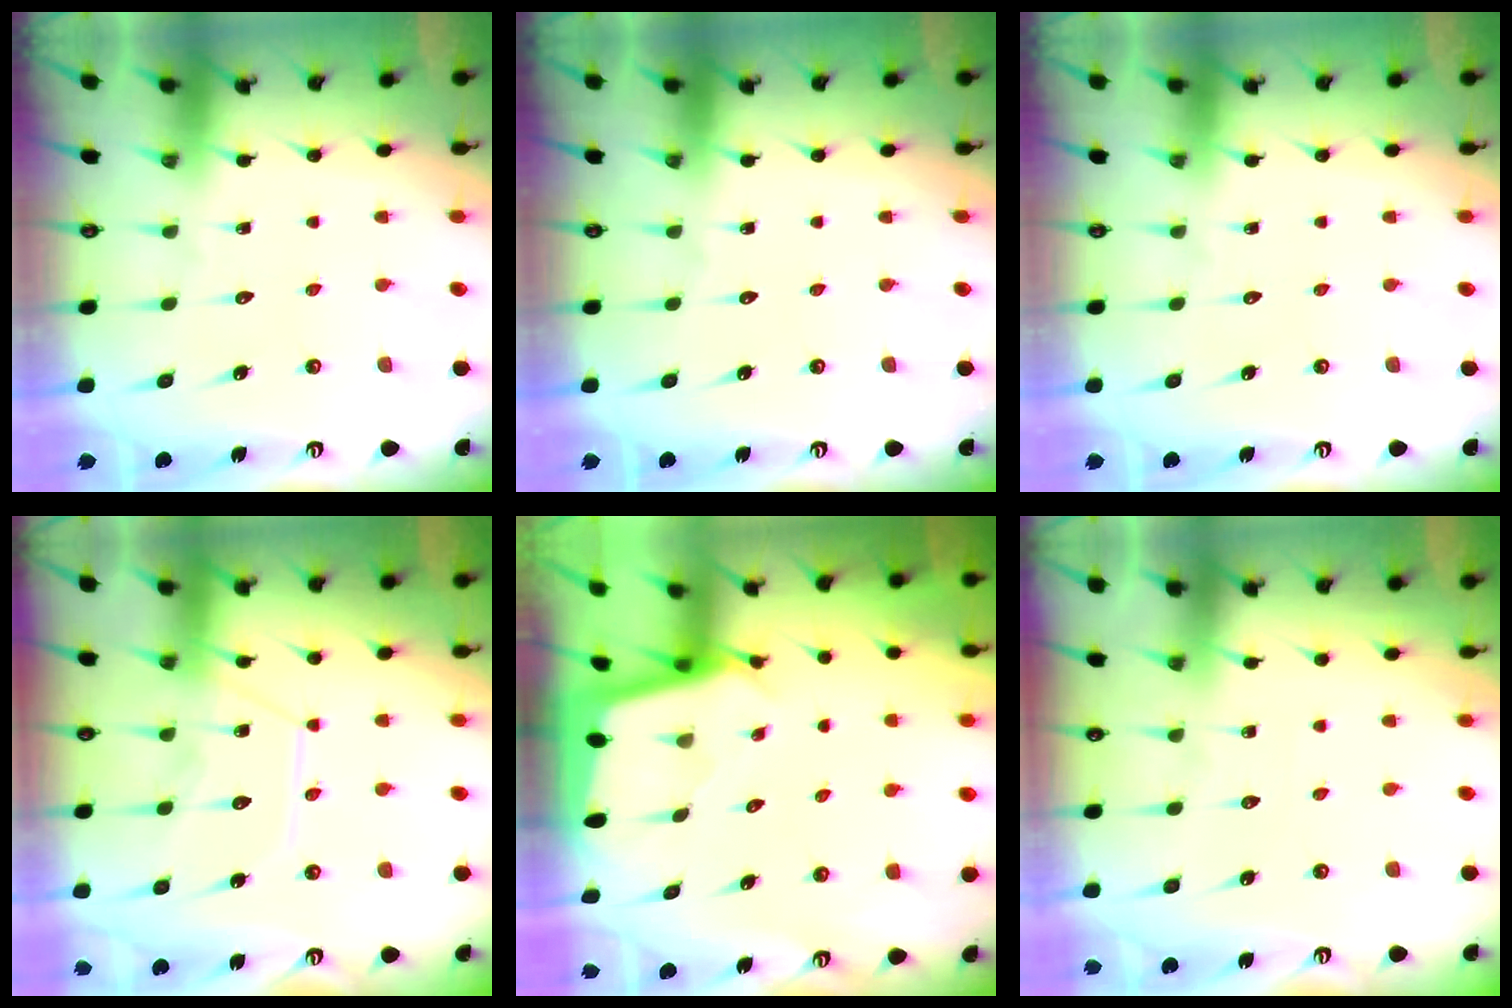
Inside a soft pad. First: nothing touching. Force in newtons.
{"total": 0.0}
{"total": 0.0}
{"total": 12.1, "press": 12.0, "slide": 1.0}
{"total": 2.4, "press": 2.4, "slide": 0.1}
{"total": 1.7, "press": 1.7, "slide": 0.4}